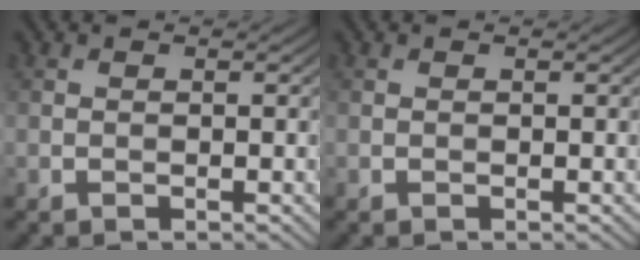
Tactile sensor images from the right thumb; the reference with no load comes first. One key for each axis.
{"total": 0.0}